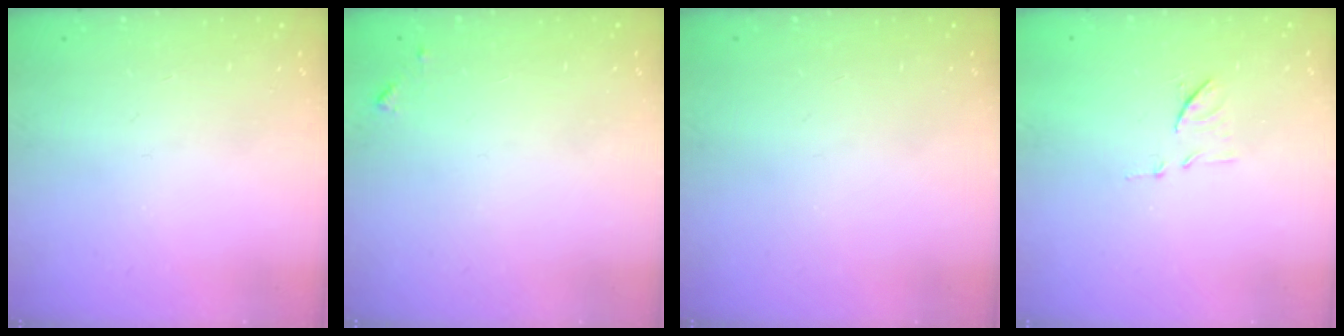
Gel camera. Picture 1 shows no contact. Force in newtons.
{"total": 5.1, "press": 5.1, "slide": 0.4}
{"total": 0.0}
{"total": 8.1, "press": 8.0, "slide": 0.7}